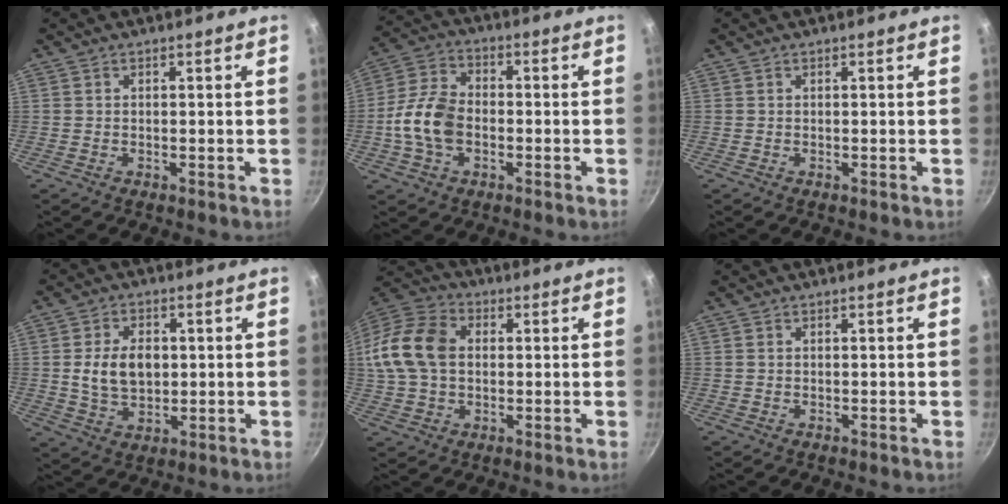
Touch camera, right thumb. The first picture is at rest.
{"total": 10.9, "force": [-2.2, 7.4, 7.7], "torque": [-0.139, 0.029, -0.053]}
{"total": 0.0}
{"total": 9.2, "force": [0.8, 6.3, 6.7], "torque": [-0.101, -0.003, 0.016]}
{"total": 15.8, "force": [1.7, 11.4, 10.7], "torque": [-0.203, 0.028, 0.019]}
{"total": 0.0}